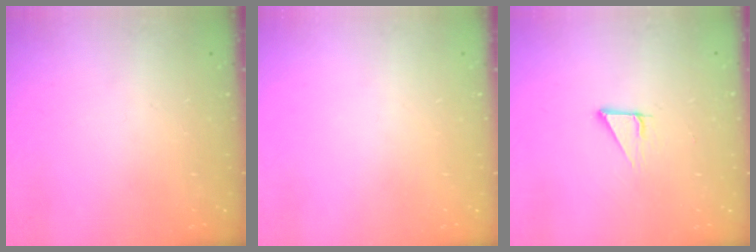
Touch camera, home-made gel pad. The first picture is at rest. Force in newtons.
{"total": 0.0}
{"total": 2.9, "press": 2.9, "slide": 0.1}